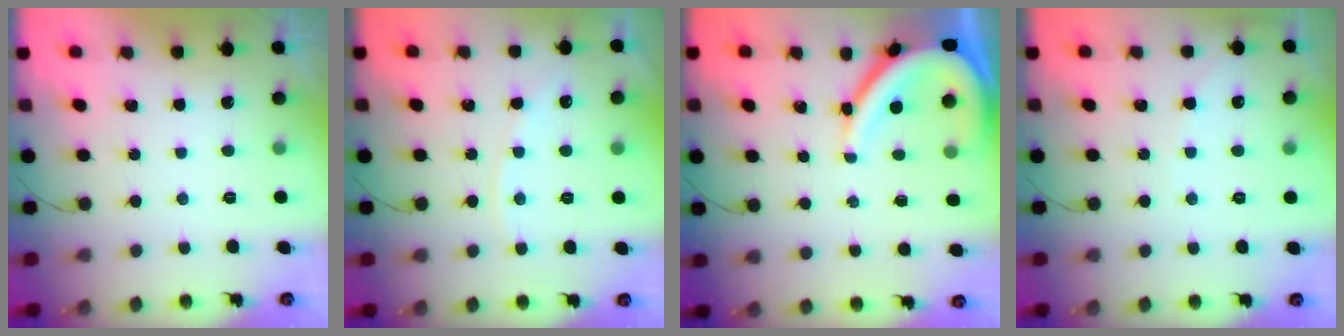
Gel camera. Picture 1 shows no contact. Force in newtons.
{"total": 3.1, "press": 3.1, "slide": 0.5}
{"total": 10.9, "press": 10.9, "slide": 0.7}
{"total": 3.7, "press": 3.6, "slide": 0.8}